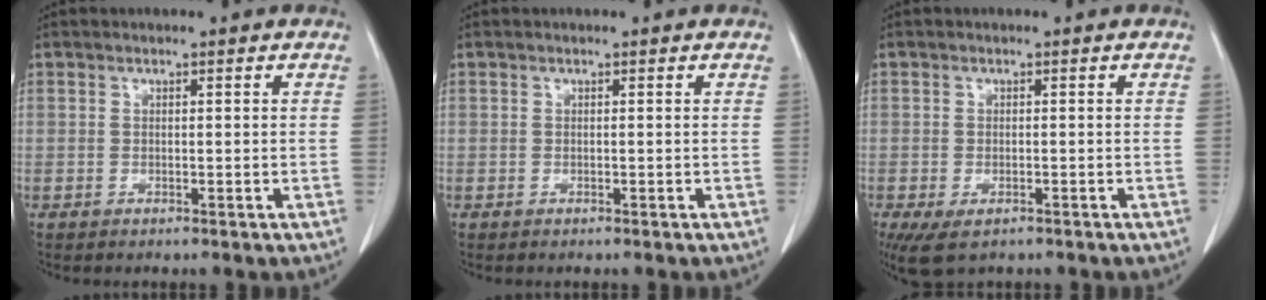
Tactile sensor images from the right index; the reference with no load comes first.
{"total": 0.0}
{"total": 5.3, "force": [-3.3, 2.6, 3.3], "torque": [-0.065, -0.013, -0.052]}